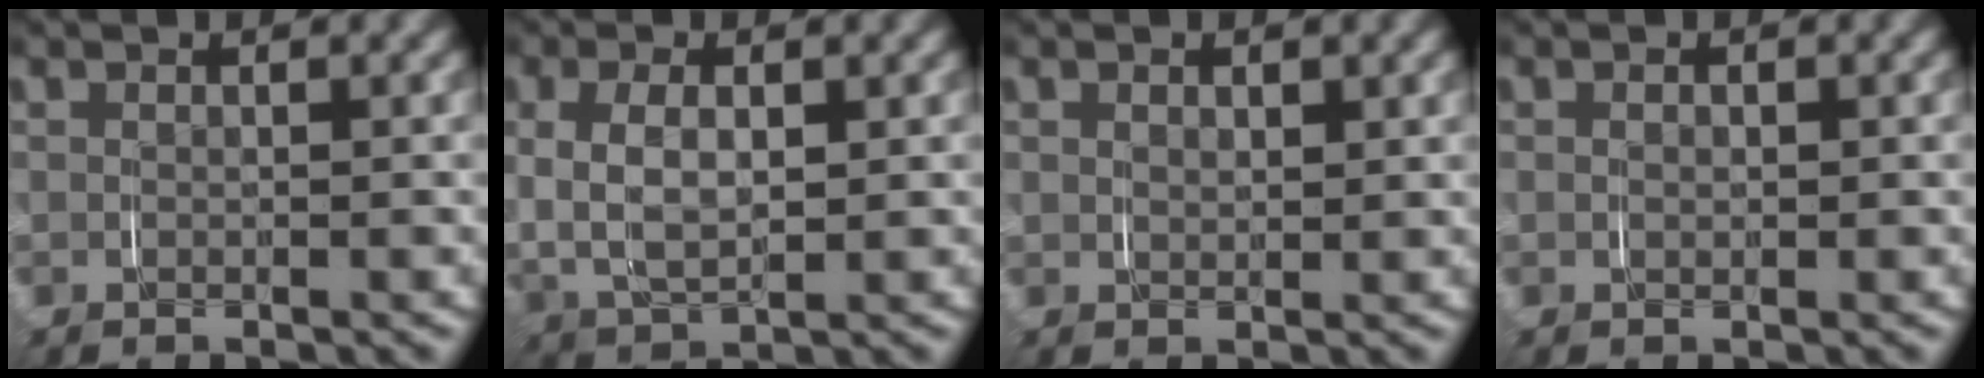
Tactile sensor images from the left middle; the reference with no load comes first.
{"total": 5.2, "force": [0.6, 3.4, 3.9], "torque": [-0.095, -0.002, 0.017]}
{"total": 0.9, "force": [0.6, 0.4, 0.4], "torque": [-0.007, -0.004, 0.015]}
{"total": 0.6, "force": [0.1, 0.4, 0.4], "torque": [-0.007, -0.001, 0.003]}